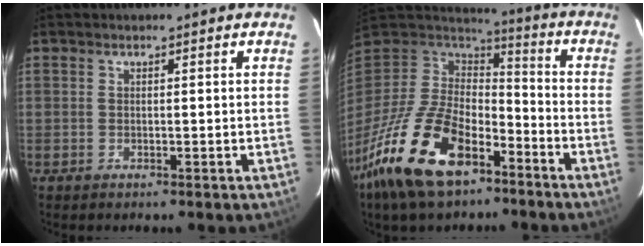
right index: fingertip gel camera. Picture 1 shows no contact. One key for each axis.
{"total": 23.2, "fx": -14.1, "fy": 11.2, "fz": 14.6, "tx": -0.311, "ty": -0.029, "tz": -0.251}